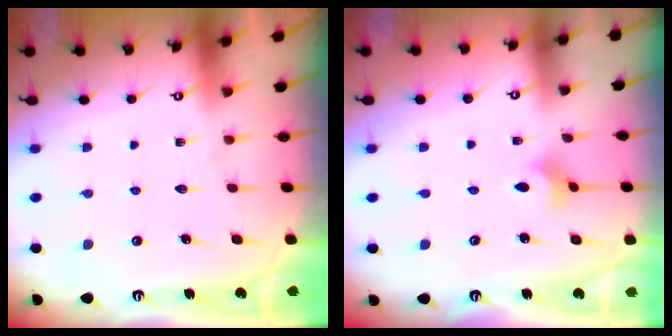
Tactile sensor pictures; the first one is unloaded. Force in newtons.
{"total": 2.2, "press": 2.2, "slide": 0.5}